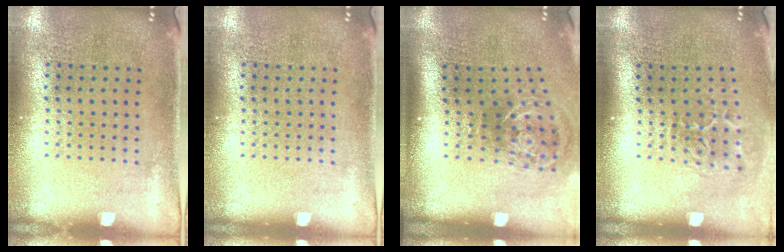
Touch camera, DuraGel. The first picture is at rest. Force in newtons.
{"total": 0.0}
{"total": 2.2, "press": 1.4, "slide": 1.7}
{"total": 1.9, "press": 1.2, "slide": 1.5}